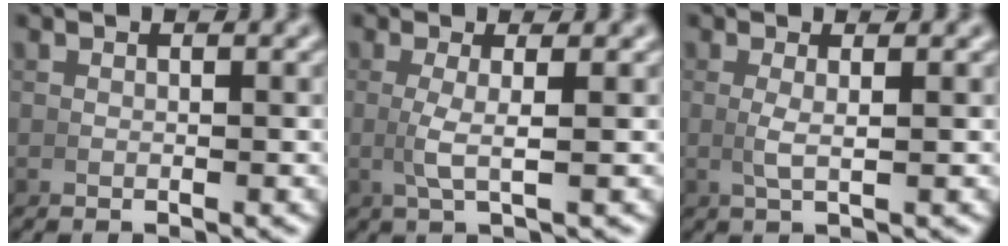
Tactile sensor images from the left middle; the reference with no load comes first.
{"total": 2.5, "force": [0.4, 0.0, 2.4], "torque": [-0.055, -0.006, 0.011]}
{"total": 1.5, "force": [0.4, 0.0, 1.5], "torque": [-0.037, -0.007, 0.013]}